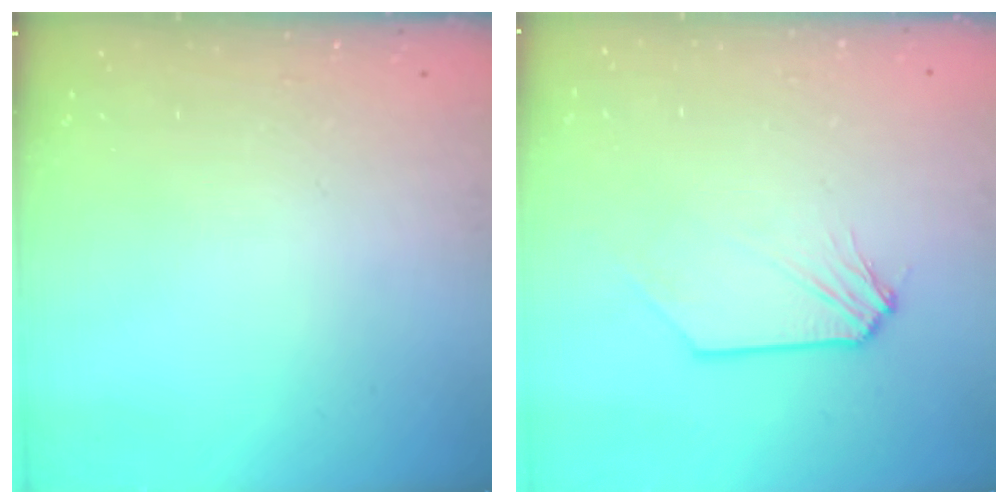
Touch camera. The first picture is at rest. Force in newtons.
{"total": 1.0, "press": 1.0, "slide": 0.2}